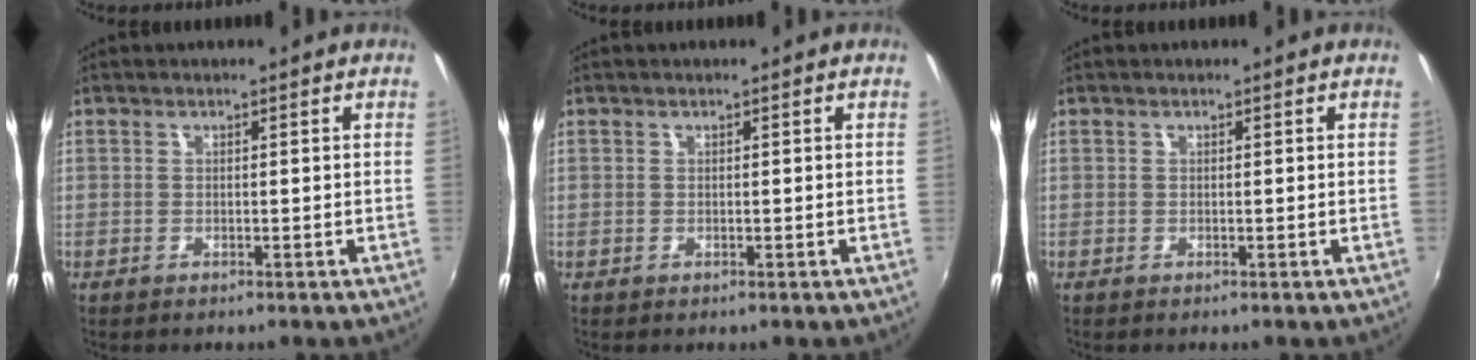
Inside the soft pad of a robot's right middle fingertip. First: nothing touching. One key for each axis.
{"total": 0.0}
{"total": 0.0}